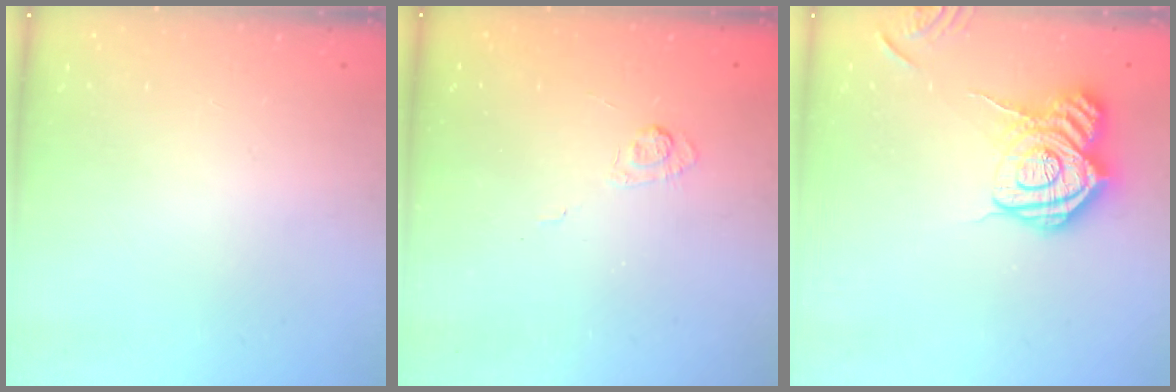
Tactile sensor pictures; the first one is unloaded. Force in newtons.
{"total": 3.0, "press": 2.5, "slide": 1.7}
{"total": 16.9, "press": 16.9, "slide": 0.8}